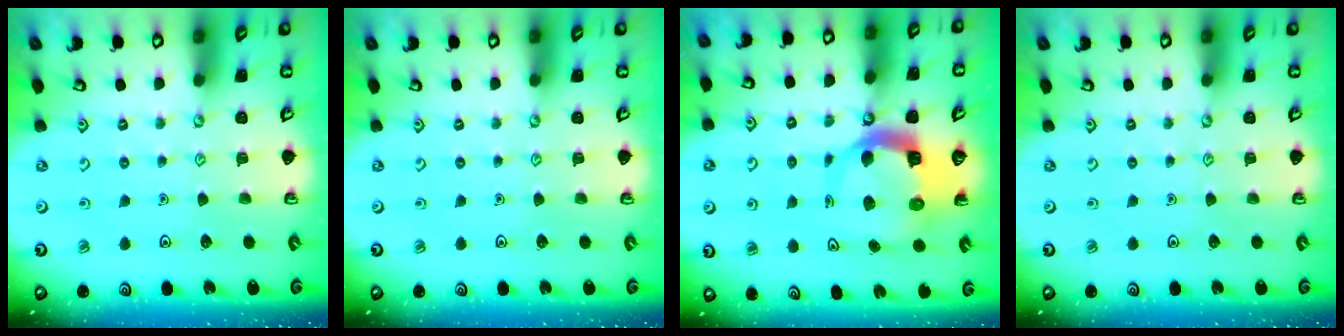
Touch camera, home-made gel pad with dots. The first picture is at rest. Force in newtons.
{"total": 0.0}
{"total": 8.0, "press": 8.0, "slide": 1.1}
{"total": 0.0}